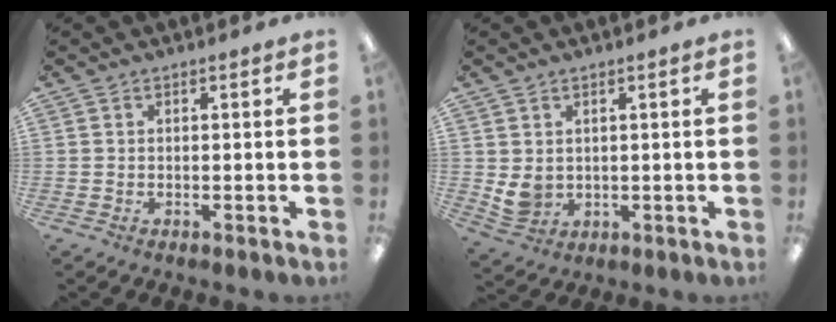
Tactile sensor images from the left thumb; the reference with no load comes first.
{"total": 4.4, "force": [1.8, 3.5, 2.0], "torque": [-0.039, -0.008, 0.037]}